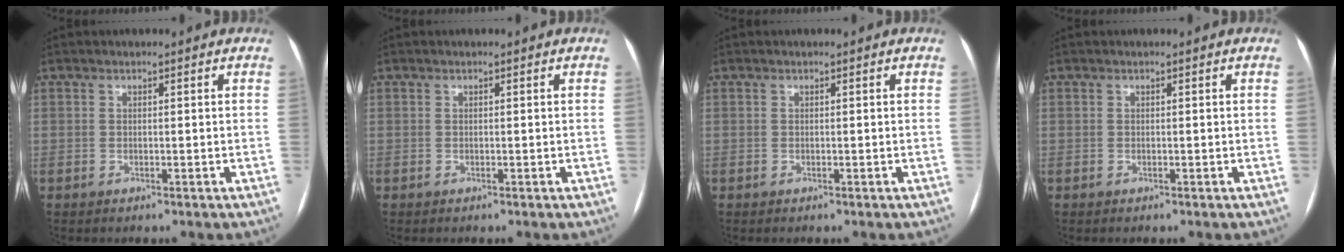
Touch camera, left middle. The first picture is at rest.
{"total": 0.0}
{"total": 0.0}
{"total": 0.0}